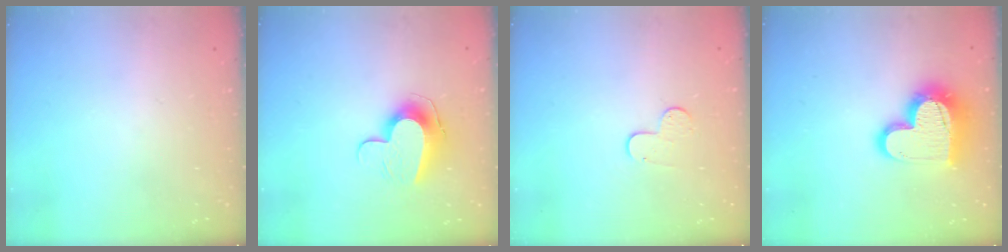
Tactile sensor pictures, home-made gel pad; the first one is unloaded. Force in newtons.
{"total": 11.1, "press": 11.1, "slide": 0.7}
{"total": 5.9, "press": 5.9, "slide": 0.6}
{"total": 15.7, "press": 15.7, "slide": 1.1}